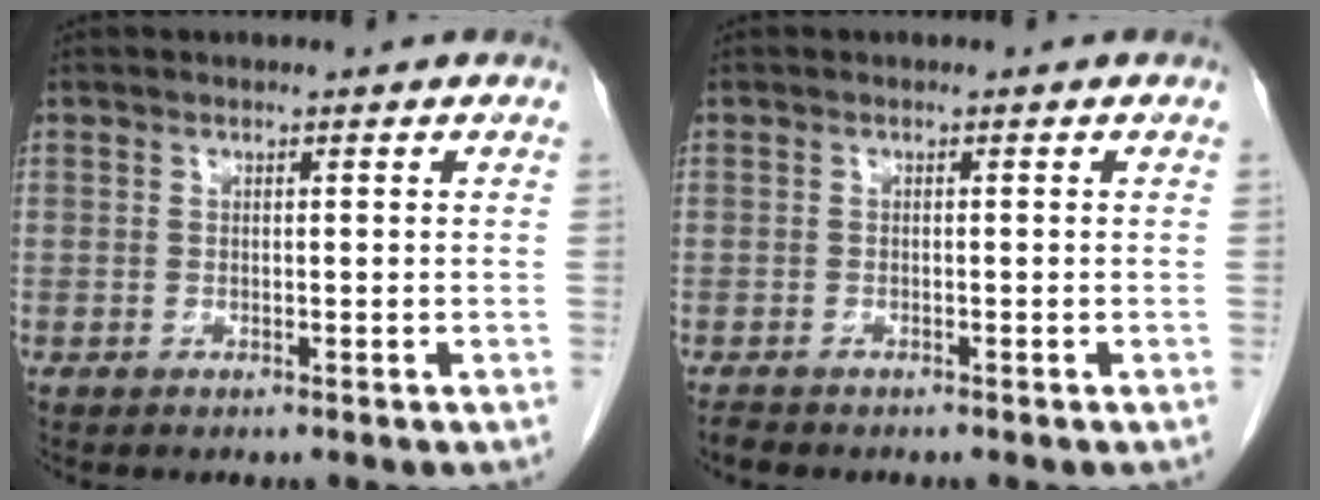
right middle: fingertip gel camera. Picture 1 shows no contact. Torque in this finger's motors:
{"motor_torque": [0.24, 0.00, 0.01, -0.01]}